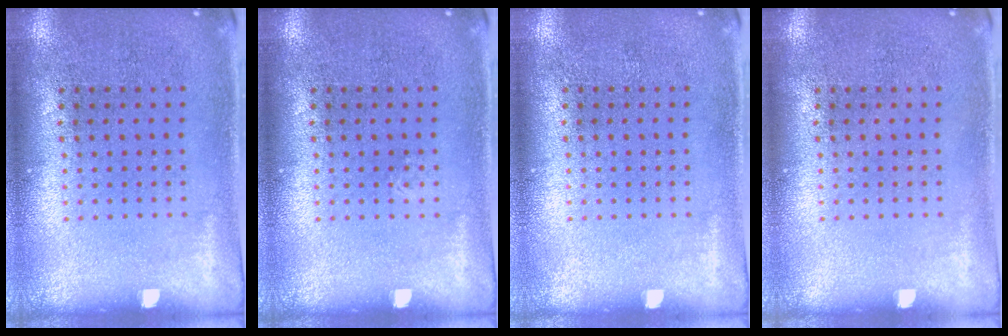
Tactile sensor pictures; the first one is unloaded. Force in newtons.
{"total": 0.0}
{"total": 0.0}
{"total": 0.0}